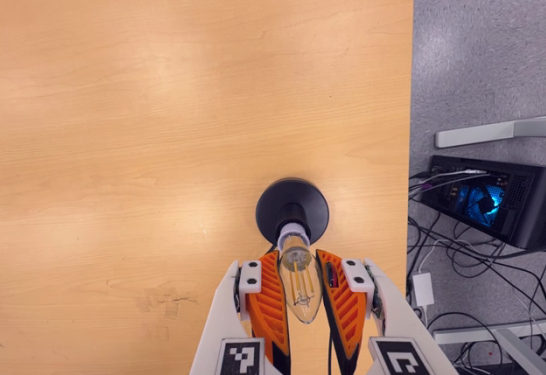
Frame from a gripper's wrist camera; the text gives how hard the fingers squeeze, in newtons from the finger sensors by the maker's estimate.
{"total": 21.3, "left": 23.6, "right": 19.0}